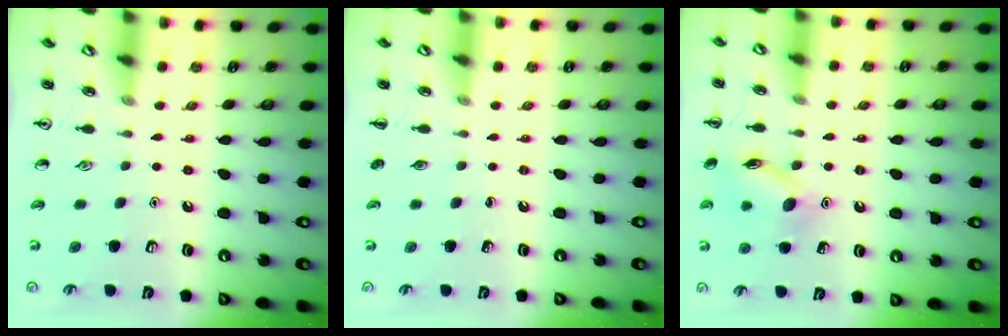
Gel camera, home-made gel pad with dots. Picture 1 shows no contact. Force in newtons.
{"total": 0.0}
{"total": 11.2, "press": 11.2, "slide": 0.5}